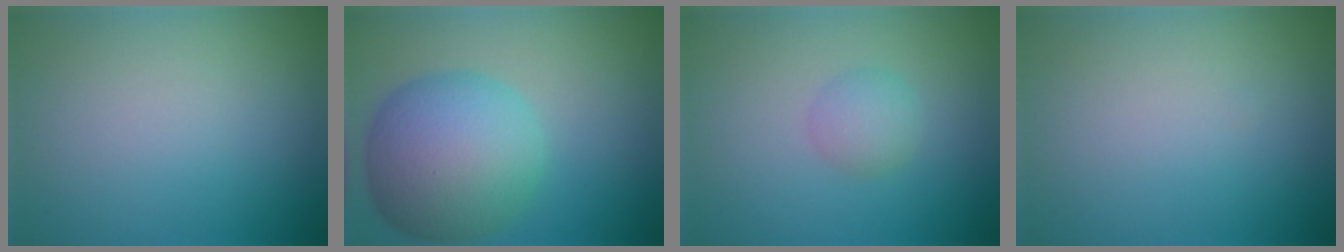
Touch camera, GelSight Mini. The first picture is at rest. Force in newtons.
{"total": 9.9, "press": 9.9, "slide": 0.0}
{"total": 1.9, "press": 1.9, "slide": 0.0}
{"total": 0.0}